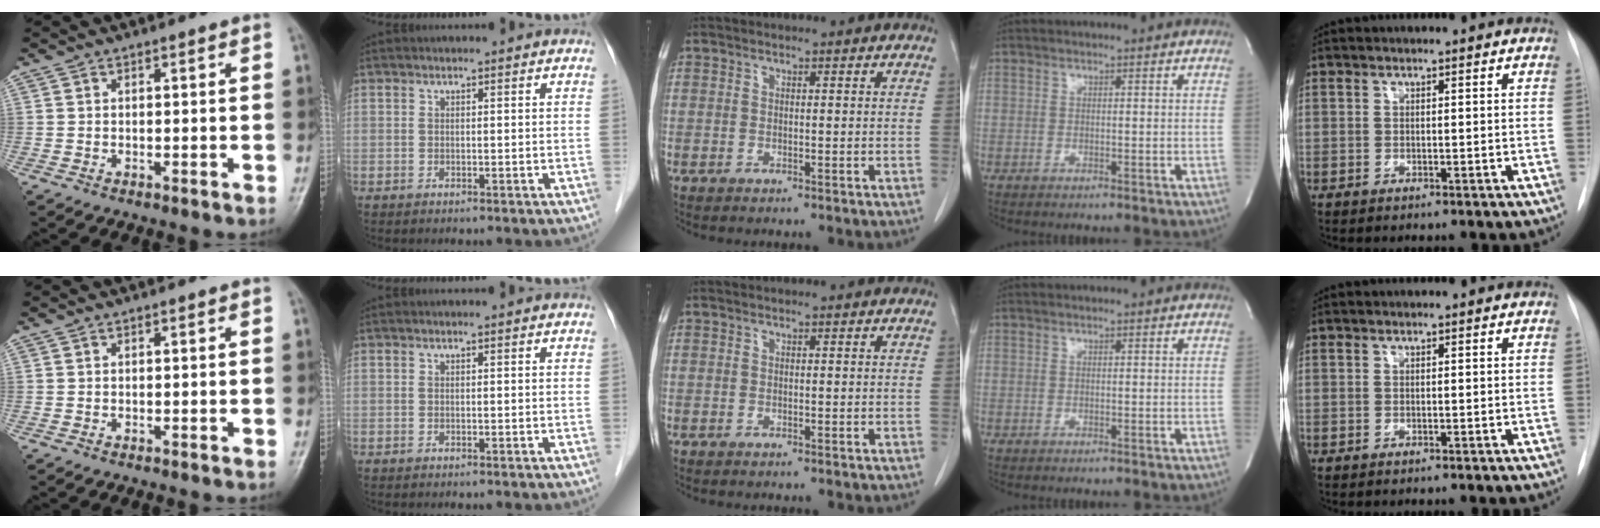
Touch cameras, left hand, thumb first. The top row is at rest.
{}